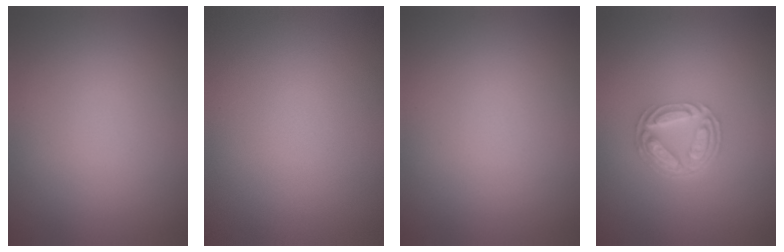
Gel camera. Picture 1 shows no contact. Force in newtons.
{"total": 0.0}
{"total": 0.0}
{"total": 4.4, "press": 3.3, "slide": 2.9}